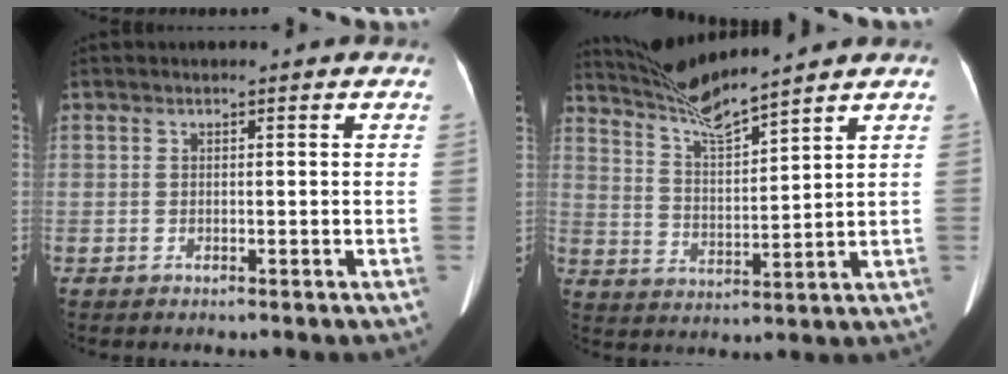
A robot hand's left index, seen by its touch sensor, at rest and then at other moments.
{"total": 8.4, "force": [7.8, -1.6, 2.7], "torque": [-0.064, -0.006, 0.156]}